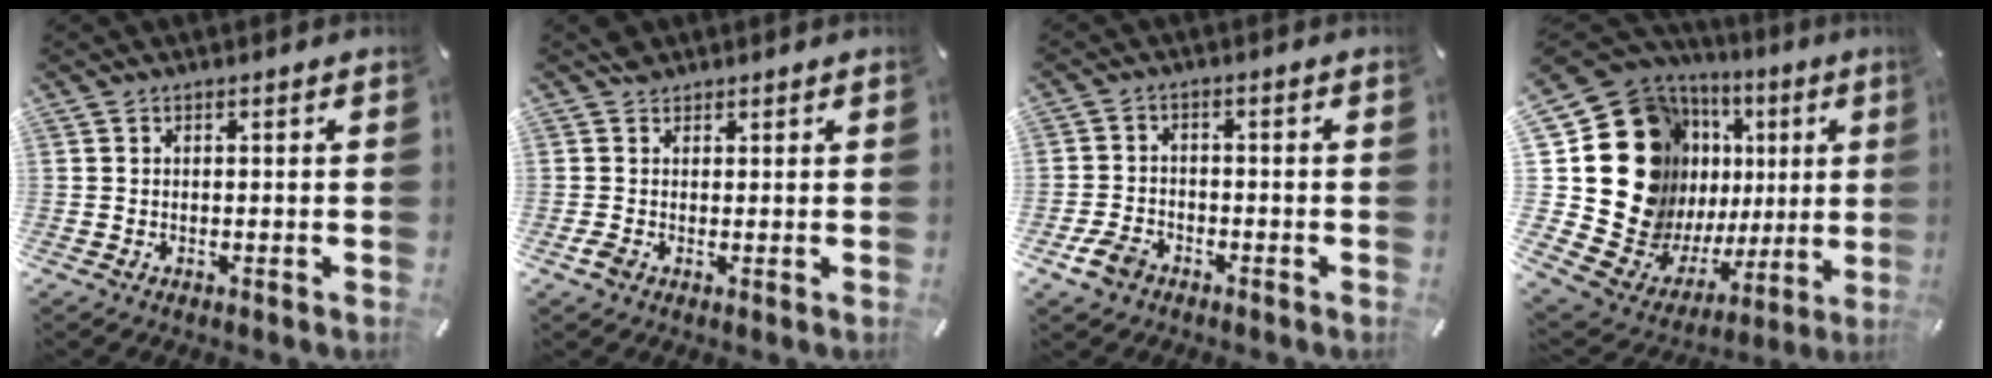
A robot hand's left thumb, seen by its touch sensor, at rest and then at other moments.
{"total": 3.3, "force": [1.1, 3.0, 0.8], "torque": [-0.009, 0.002, 0.023]}
{"total": 5.2, "force": [-2.9, 3.8, 2.0], "torque": [-0.048, 0.015, -0.055]}
{"total": 27.4, "force": [5.9, 20.4, 17.3], "torque": [-0.281, -0.072, 0.151]}